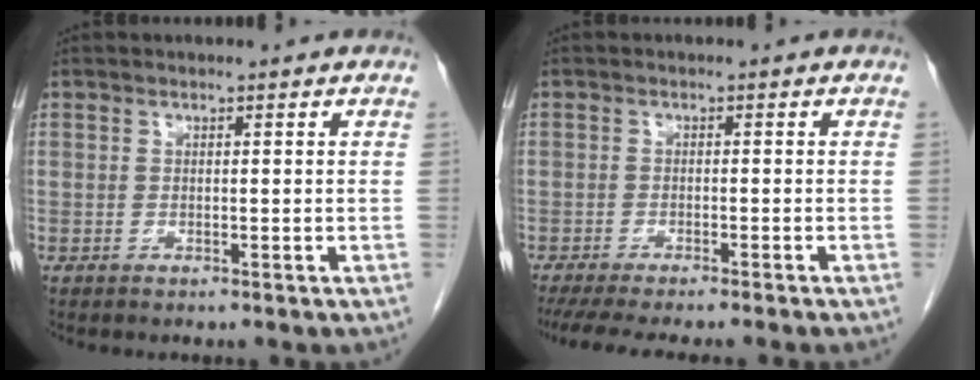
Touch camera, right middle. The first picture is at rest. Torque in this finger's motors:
{"motor_torque": [1.14, -1.00, 0.11, 0.04]}